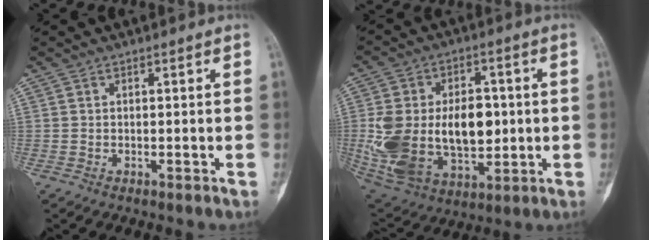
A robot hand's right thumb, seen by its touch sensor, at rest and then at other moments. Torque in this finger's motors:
{"motor_torque": [2.40, 2.61, 1.17, -0.79, 0.23]}